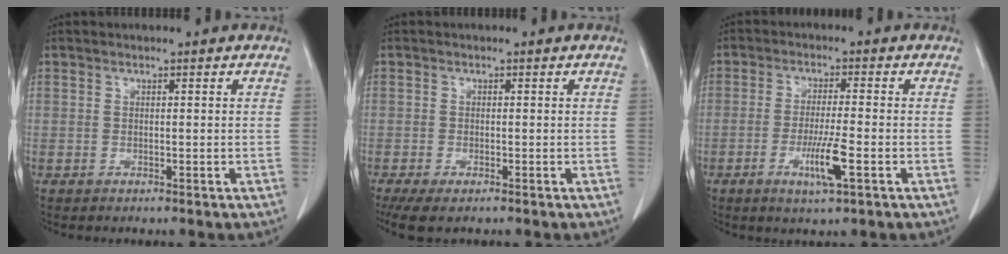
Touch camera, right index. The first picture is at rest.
{"total": 4.3, "force": [-3.0, 1.5, 2.7], "torque": [-0.051, -0.012, -0.050]}
{"total": 6.3, "force": [-2.4, 0.1, 5.8], "torque": [-0.110, -0.012, -0.043]}